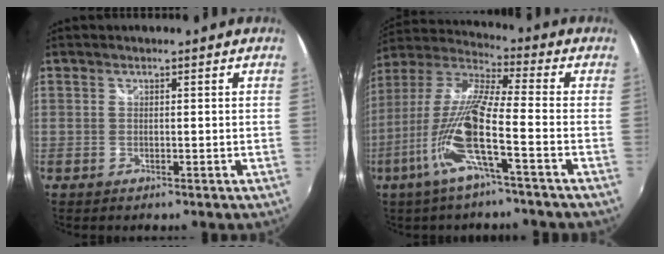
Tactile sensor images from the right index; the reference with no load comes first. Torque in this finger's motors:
{"motor_torque": [2.00, 0.14, 0.56, 0.19]}